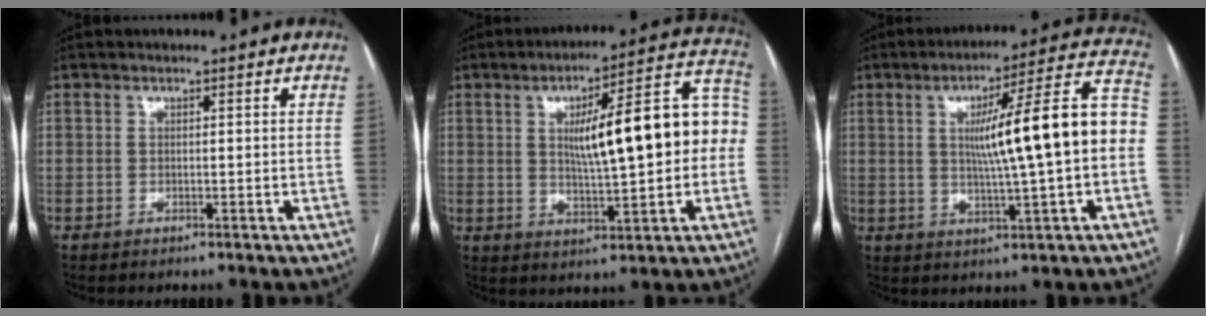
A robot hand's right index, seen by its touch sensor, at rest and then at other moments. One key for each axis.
{"total": 17.1, "fx": 1.3, "fy": 3.5, "fz": 16.7, "tx": -0.233, "ty": 0.045, "tz": 0.024}
{"total": 16.4, "fx": 0.3, "fy": 0.4, "fz": 16.4, "tx": -0.239, "ty": 0.026, "tz": 0.005}